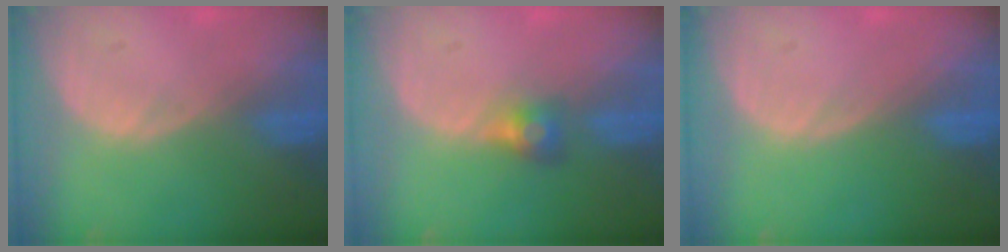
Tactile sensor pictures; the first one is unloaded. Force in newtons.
{"total": 2.8, "press": 2.6, "slide": 1.0}
{"total": 0.0}